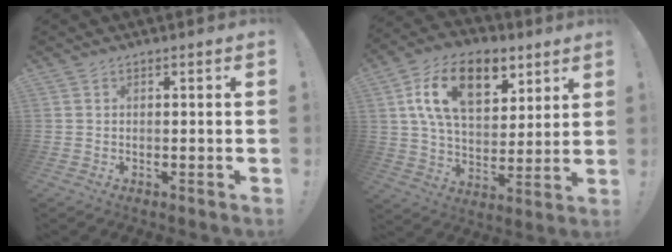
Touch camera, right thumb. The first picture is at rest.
{"total": 19.3, "force": [8.4, 11.5, 13.0], "torque": [-0.204, -0.022, 0.151]}